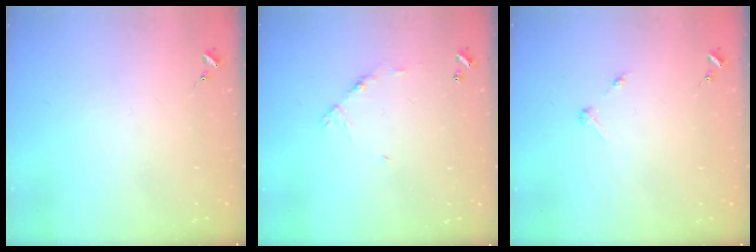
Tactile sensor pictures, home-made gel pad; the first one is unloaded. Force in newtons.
{"total": 6.2, "press": 6.2, "slide": 0.4}
{"total": 2.7, "press": 2.7, "slide": 0.3}